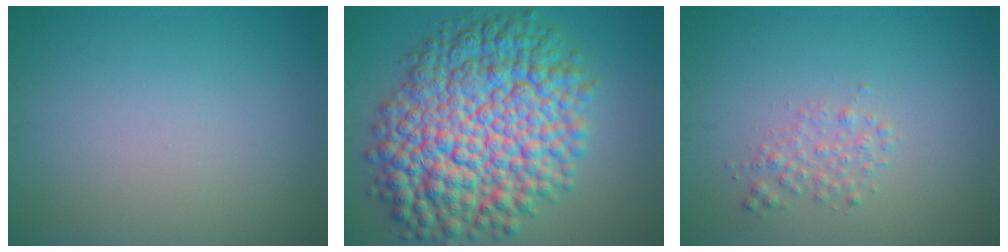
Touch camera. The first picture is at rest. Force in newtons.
{"total": 14.1, "press": 14.1, "slide": 0.3}
{"total": 1.6, "press": 1.6, "slide": 0.1}